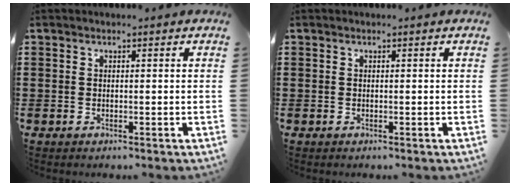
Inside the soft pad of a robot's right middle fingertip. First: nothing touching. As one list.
[{"total": 0.0}]